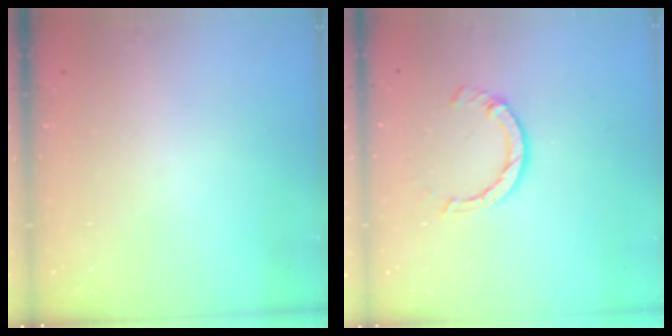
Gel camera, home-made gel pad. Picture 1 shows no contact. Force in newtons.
{"total": 5.8, "press": 5.8, "slide": 0.8}